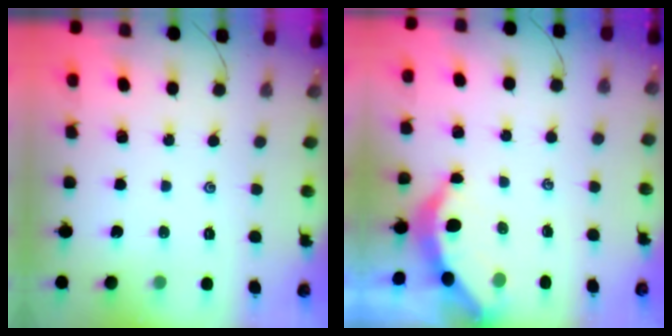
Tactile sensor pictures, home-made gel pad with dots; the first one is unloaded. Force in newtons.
{"total": 3.7, "press": 3.7, "slide": 0.5}